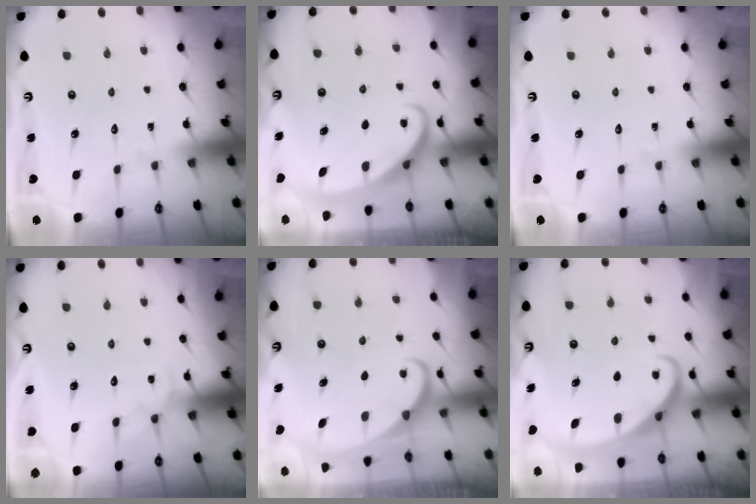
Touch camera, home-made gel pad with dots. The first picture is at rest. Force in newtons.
{"total": 2.4, "press": 2.4, "slide": 0.4}
{"total": 0.0}
{"total": 2.9, "press": 2.8, "slide": 0.3}
{"total": 1.9, "press": 1.9, "slide": 0.3}
{"total": 2.3, "press": 2.3, "slide": 0.3}